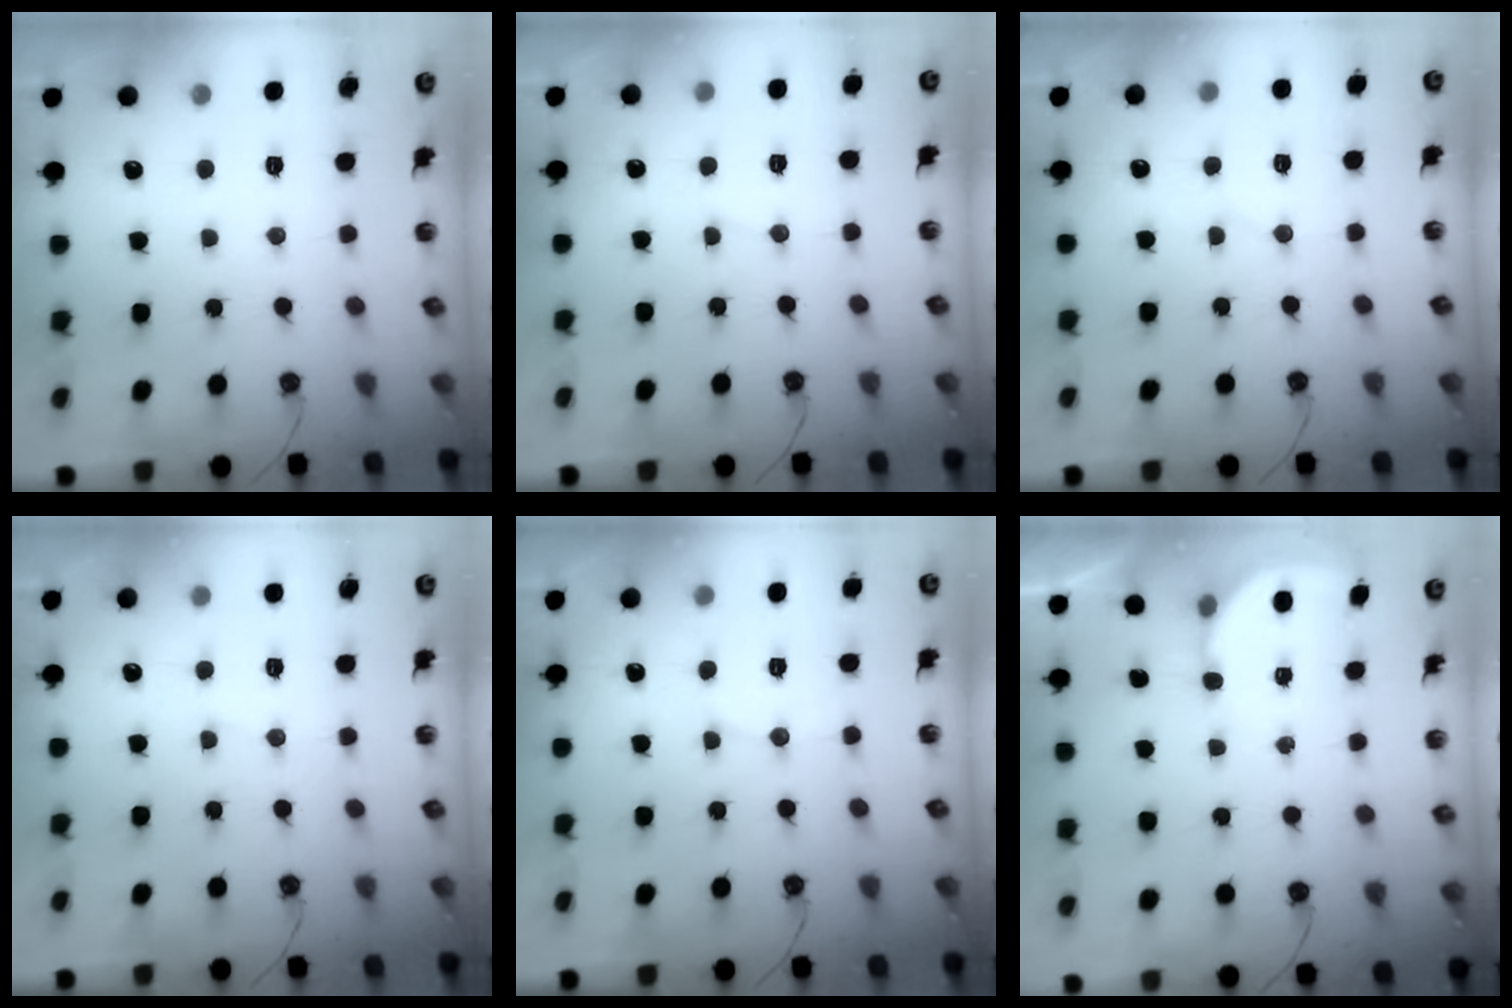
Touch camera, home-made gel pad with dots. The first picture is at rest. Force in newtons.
{"total": 2.4, "press": 2.4, "slide": 0.3}
{"total": 2.7, "press": 2.6, "slide": 0.7}
{"total": 3.7, "press": 3.7, "slide": 0.3}
{"total": 4.3, "press": 4.3, "slide": 0.4}
{"total": 2.9, "press": 2.9, "slide": 0.2}